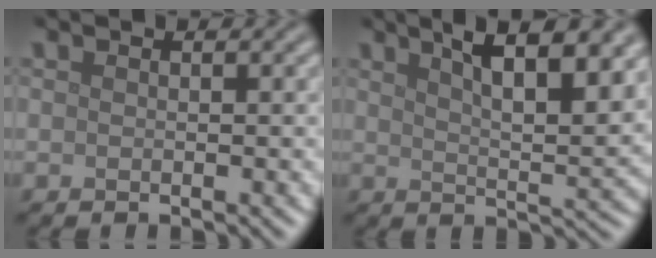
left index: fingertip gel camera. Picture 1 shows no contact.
{"total": 9.9, "force": [5.5, 2.9, 7.7], "torque": [-0.086, 0.019, 0.072]}